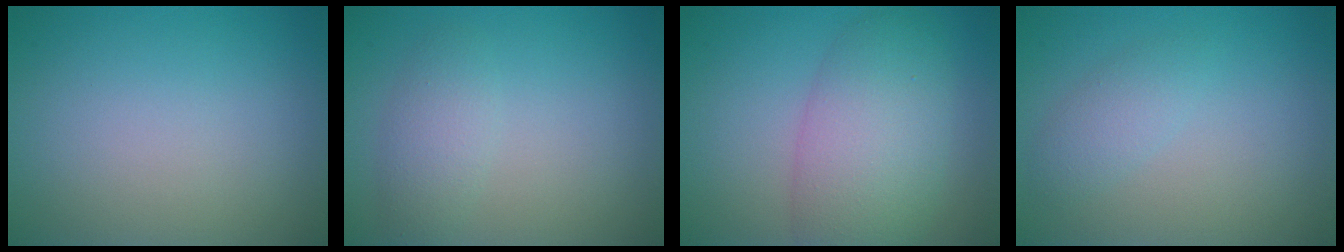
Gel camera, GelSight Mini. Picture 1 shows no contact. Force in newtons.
{"total": 2.2, "press": 2.2, "slide": 0.2}
{"total": 6.6, "press": 6.6, "slide": 0.4}
{"total": 1.6, "press": 1.6, "slide": 0.0}